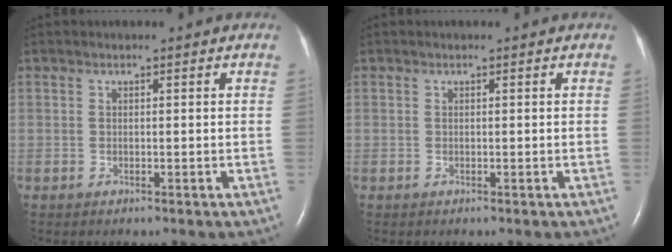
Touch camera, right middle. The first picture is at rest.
{"total": 0.0}